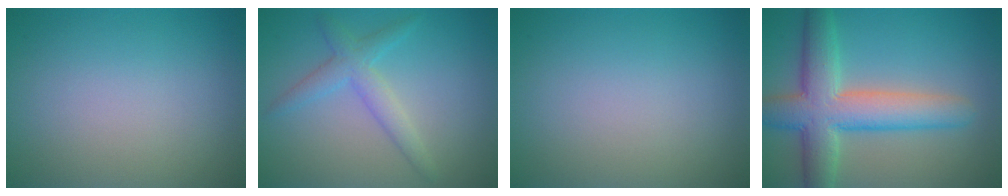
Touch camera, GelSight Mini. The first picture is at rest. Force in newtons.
{"total": 2.9, "press": 2.9, "slide": 0.1}
{"total": 0.0}
{"total": 7.8, "press": 7.8, "slide": 0.5}